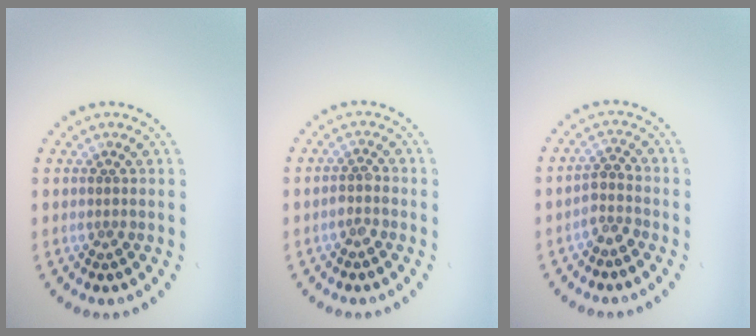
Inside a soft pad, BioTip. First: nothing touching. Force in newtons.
{"total": 1.4, "press": 1.2, "slide": 0.7}
{"total": 1.9, "press": 1.4, "slide": 1.3}